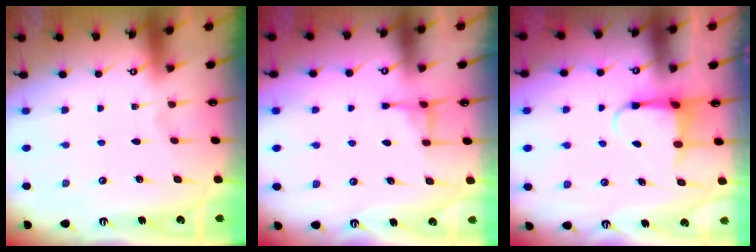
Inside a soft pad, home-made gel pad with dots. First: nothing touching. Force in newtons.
{"total": 4.6, "press": 4.6, "slide": 0.5}
{"total": 3.9, "press": 3.9, "slide": 0.4}